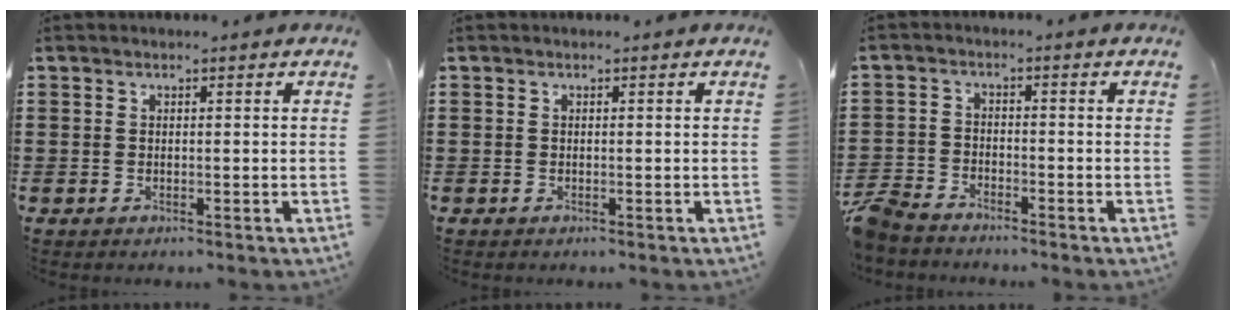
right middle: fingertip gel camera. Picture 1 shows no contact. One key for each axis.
{"total": 0.0}
{"total": 4.3, "fx": -4.0, "fy": 1.1, "fz": 1.1, "tx": -0.054, "ty": -0.007, "tz": -0.092}